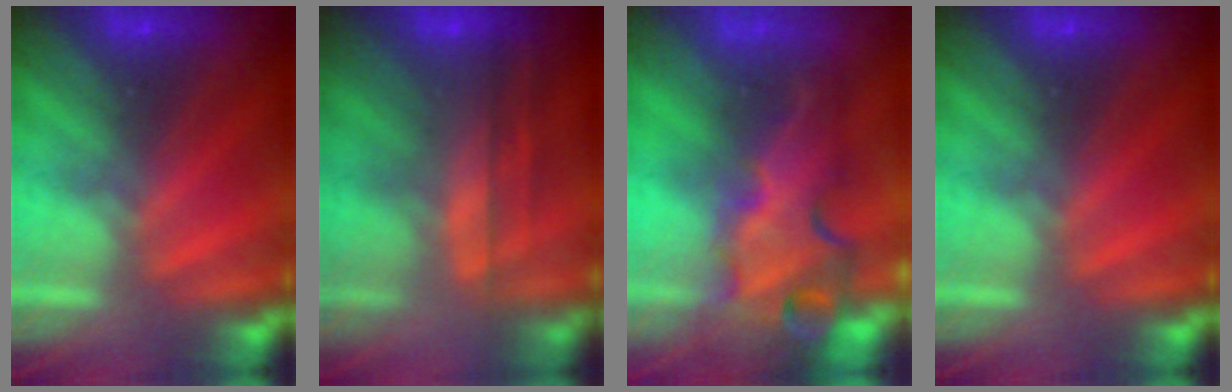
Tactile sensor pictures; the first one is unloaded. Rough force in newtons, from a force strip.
{"total": 5.7}
{"total": 5.7}
{"total": 0.0}